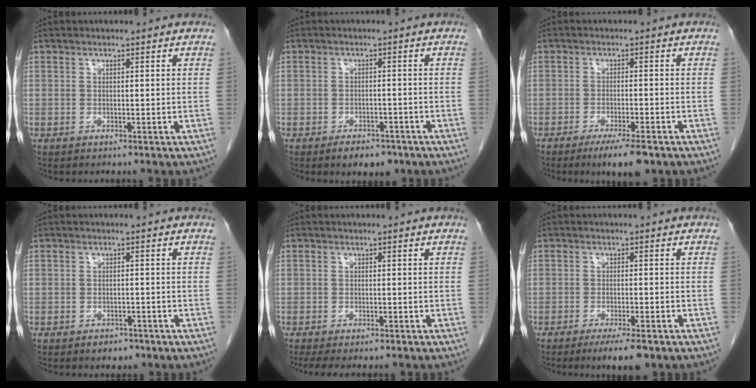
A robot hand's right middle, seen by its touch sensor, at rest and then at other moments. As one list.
[{"total": 4.4, "force": [-3.1, 2.2, 2.2], "torque": [-0.028, 0.001, -0.038]}, {"total": 6.1, "force": [-4.1, 0.9, 4.4], "torque": [-0.065, -0.012, -0.062]}, {"total": 2.1, "force": [-1.4, 1.3, 0.7], "torque": [-0.013, 0.002, -0.014]}, {"total": 5.2, "force": [-4.1, 1.5, 2.9], "torque": [-0.037, -0.012, -0.058]}, {"total": 5.4, "force": [-3.7, 0.9, 3.8], "torque": [-0.053, -0.010, -0.053]}]